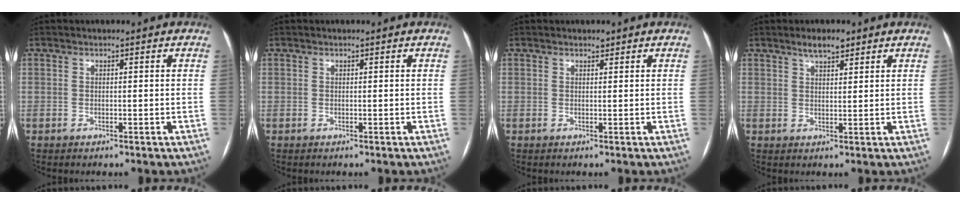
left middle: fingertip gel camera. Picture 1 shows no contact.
{"total": 0.0}
{"total": 0.6, "force": [0.5, 0.3, 0.2], "torque": [-0.007, -0.002, 0.008]}
{"total": 3.2, "force": [2.4, 1.0, 1.9], "torque": [-0.034, 0.004, 0.041]}